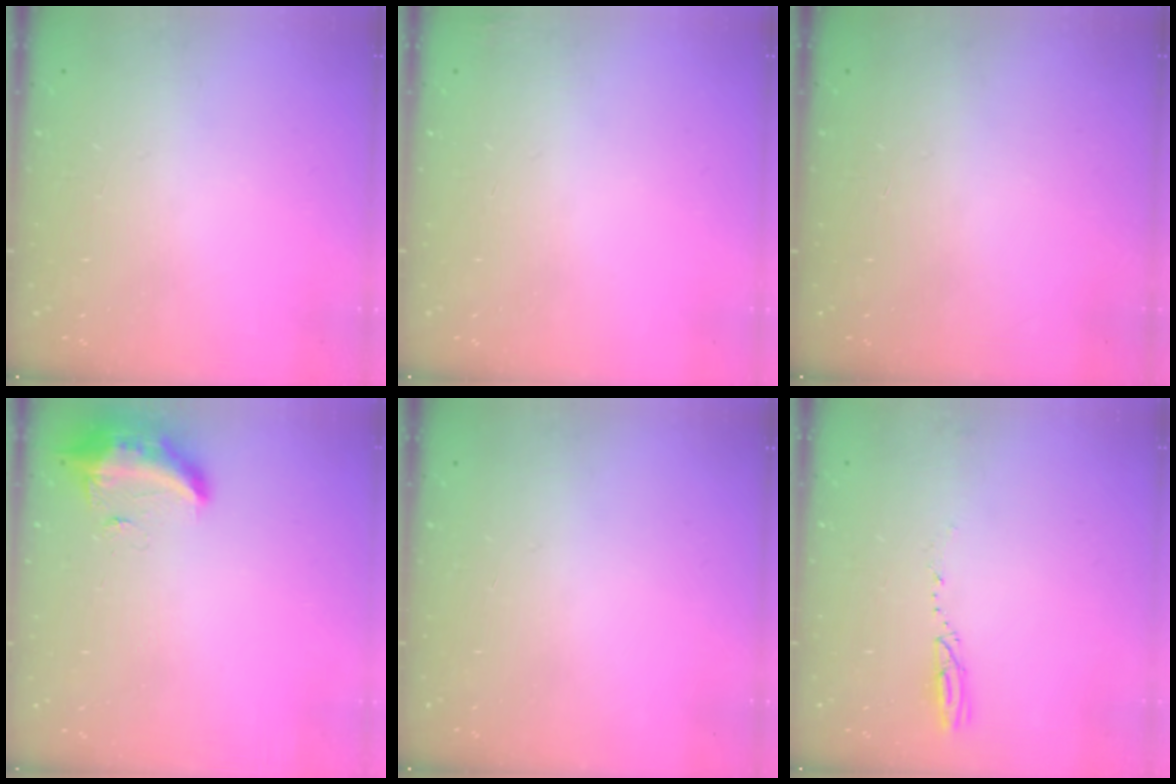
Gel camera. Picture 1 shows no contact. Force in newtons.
{"total": 2.8, "press": 2.6, "slide": 0.9}
{"total": 0.9, "press": 0.0, "slide": 0.9}
{"total": 19.4, "press": 12.3, "slide": 14.9}
{"total": 0.0}
{"total": 2.9, "press": 2.9, "slide": 0.4}